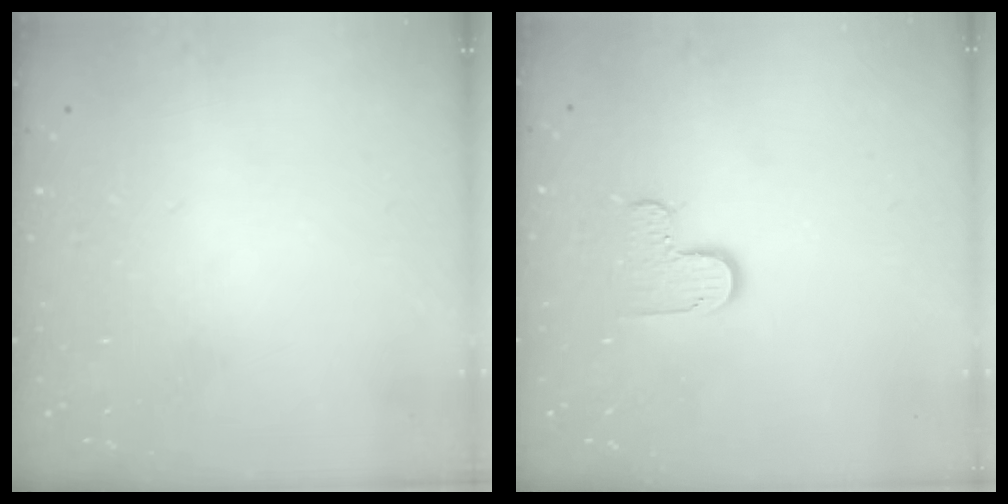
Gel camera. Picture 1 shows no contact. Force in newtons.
{"total": 6.1, "press": 6.1, "slide": 0.4}